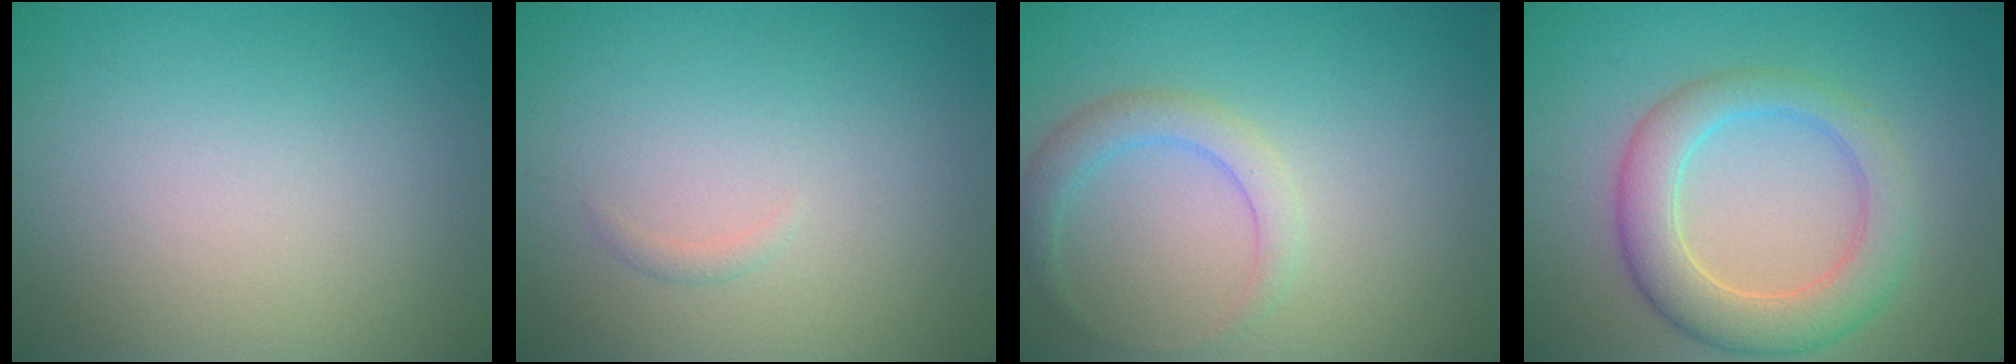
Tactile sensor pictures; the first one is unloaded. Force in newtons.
{"total": 0.6, "press": 0.6, "slide": 0.1}
{"total": 2.4, "press": 2.4, "slide": 0.1}
{"total": 5.6, "press": 5.5, "slide": 0.4}